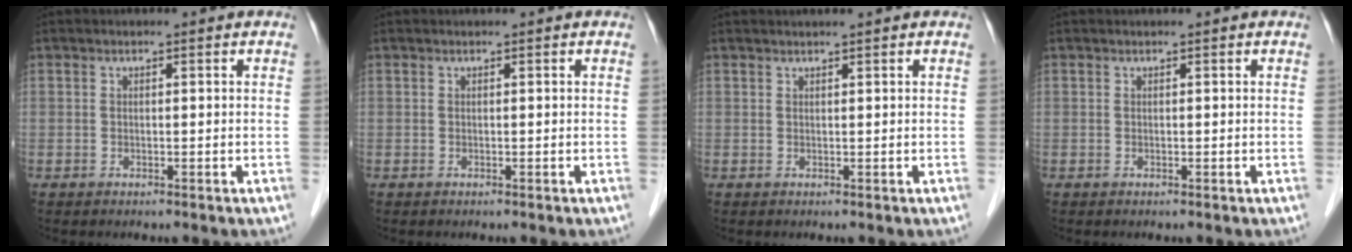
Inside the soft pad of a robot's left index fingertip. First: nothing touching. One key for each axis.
{"total": 0.0}
{"total": 1.2, "fx": 1.0, "fy": -0.2, "fz": 0.5, "tx": -0.006, "ty": 0.008, "tz": 0.023}
{"total": 0.0}